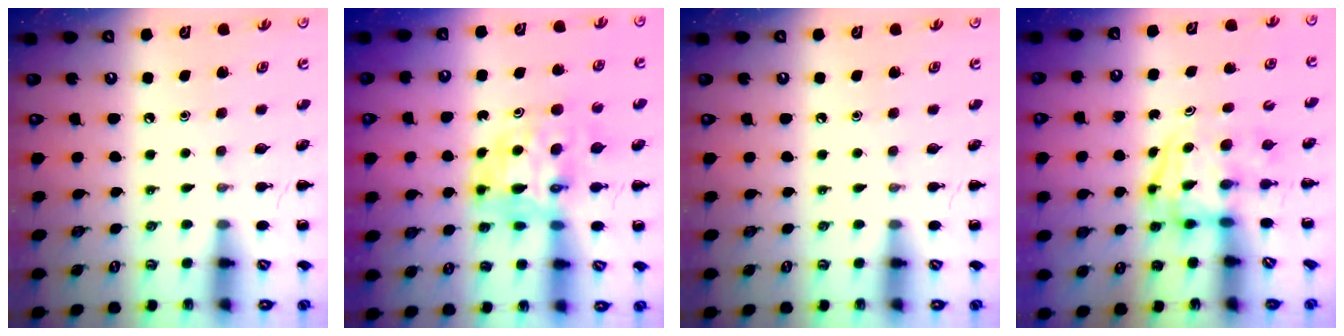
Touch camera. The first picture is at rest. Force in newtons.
{"total": 8.2, "press": 7.7, "slide": 2.7}
{"total": 0.0}
{"total": 4.0, "press": 3.9, "slide": 0.6}